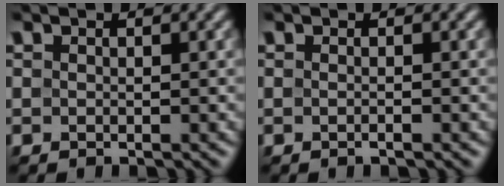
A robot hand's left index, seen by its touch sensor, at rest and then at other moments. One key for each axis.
{"total": 1.0, "fx": -0.2, "fy": 0.4, "fz": 0.9, "tx": -0.010, "ty": -0.005, "tz": -0.009}